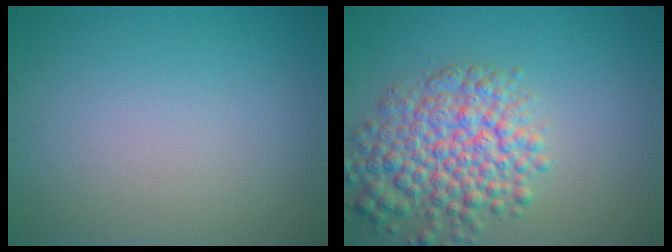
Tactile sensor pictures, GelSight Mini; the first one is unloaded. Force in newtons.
{"total": 6.7, "press": 6.7, "slide": 0.3}